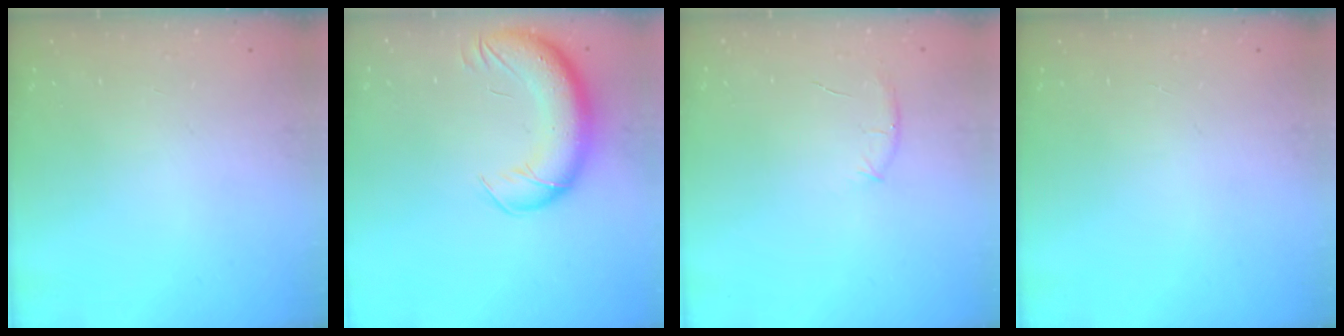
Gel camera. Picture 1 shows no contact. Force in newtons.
{"total": 15.5, "press": 15.1, "slide": 3.1}
{"total": 5.5, "press": 5.2, "slide": 1.5}
{"total": 0.0}